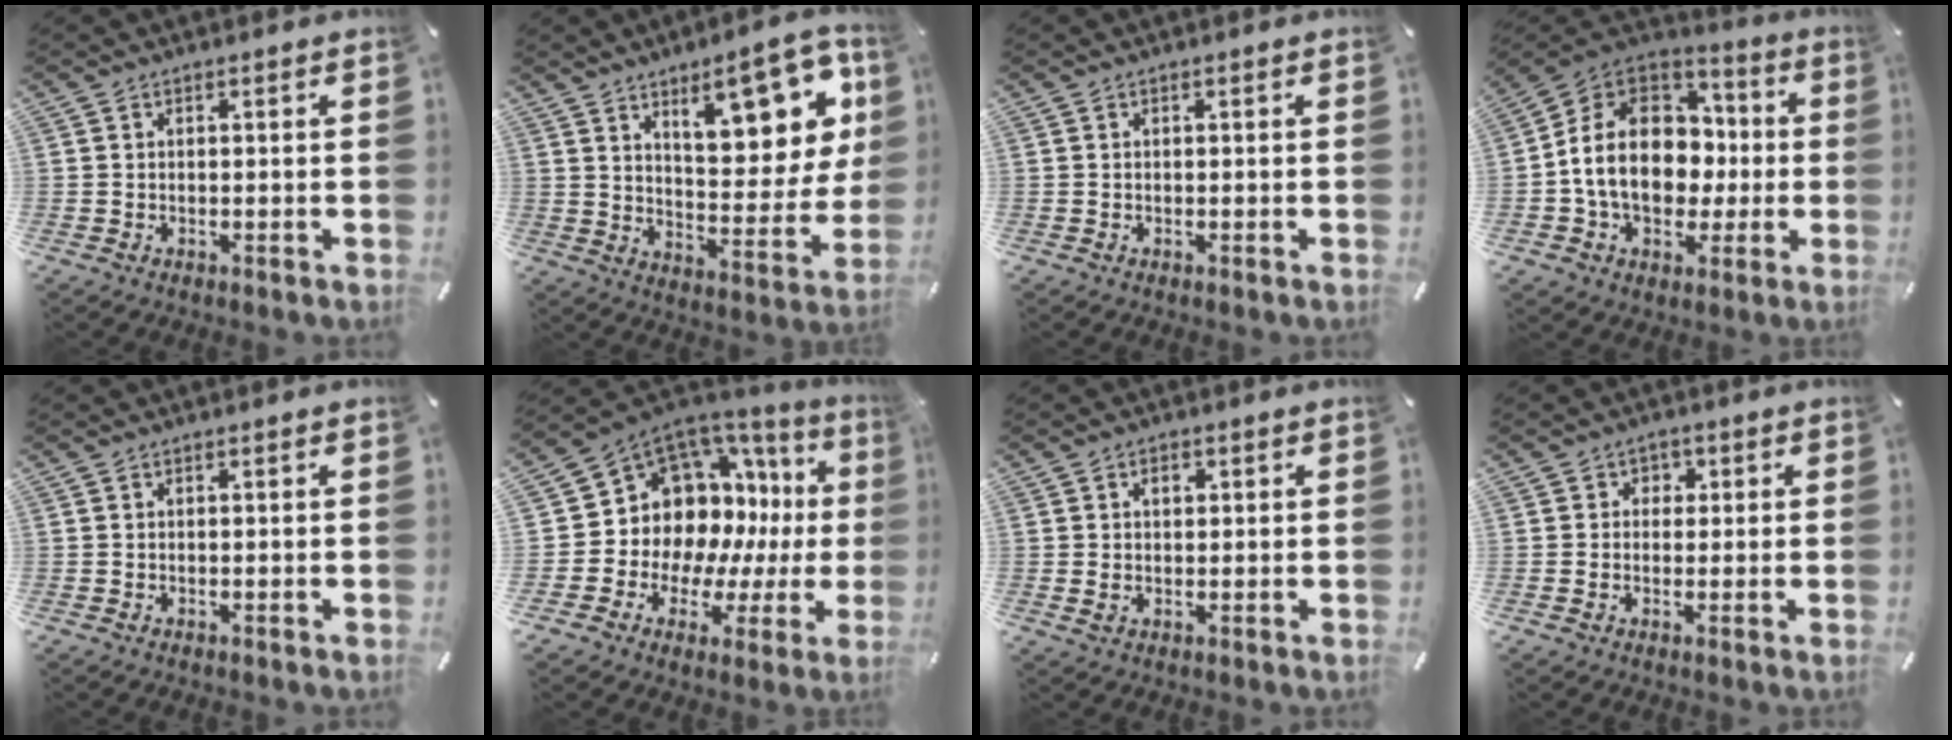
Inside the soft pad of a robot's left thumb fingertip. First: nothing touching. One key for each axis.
{"total": 17.4, "fx": 9.9, "fy": 7.3, "fz": 12.3, "tx": -0.153, "ty": -0.060, "tz": 0.160}
{"total": 0.0}
{"total": 16.7, "fx": -1.7, "fy": 13.7, "fz": 9.4, "tx": -0.197, "ty": 0.016, "tz": -0.028}
{"total": 0.0}
{"total": 12.3, "fx": 4.6, "fy": 10.5, "fz": 4.4, "tx": -0.068, "ty": -0.076, "tz": 0.101}
{"total": 3.0, "fx": 0.6, "fy": 2.2, "fz": 1.8, "tx": -0.015, "ty": -0.002, "tz": 0.004}
{"total": 2.8, "fx": -0.2, "fy": 2.6, "fz": 1.1, "tx": -0.009, "ty": 0.001, "tz": -0.010}